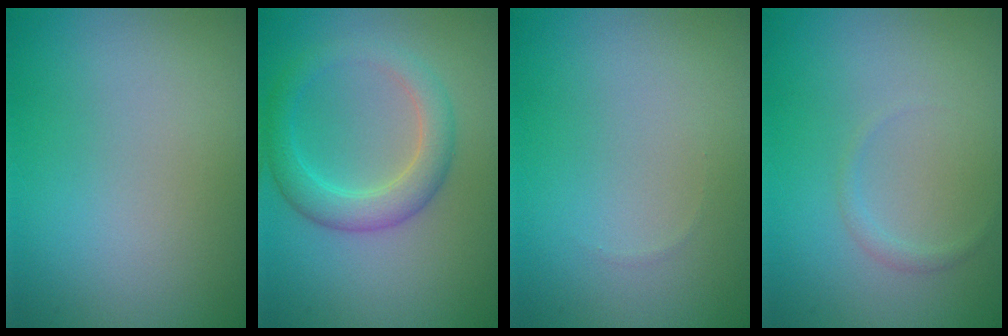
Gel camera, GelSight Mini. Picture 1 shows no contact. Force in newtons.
{"total": 3.7, "press": 3.7, "slide": 0.3}
{"total": 0.0}
{"total": 0.7, "press": 0.7, "slide": 0.1}